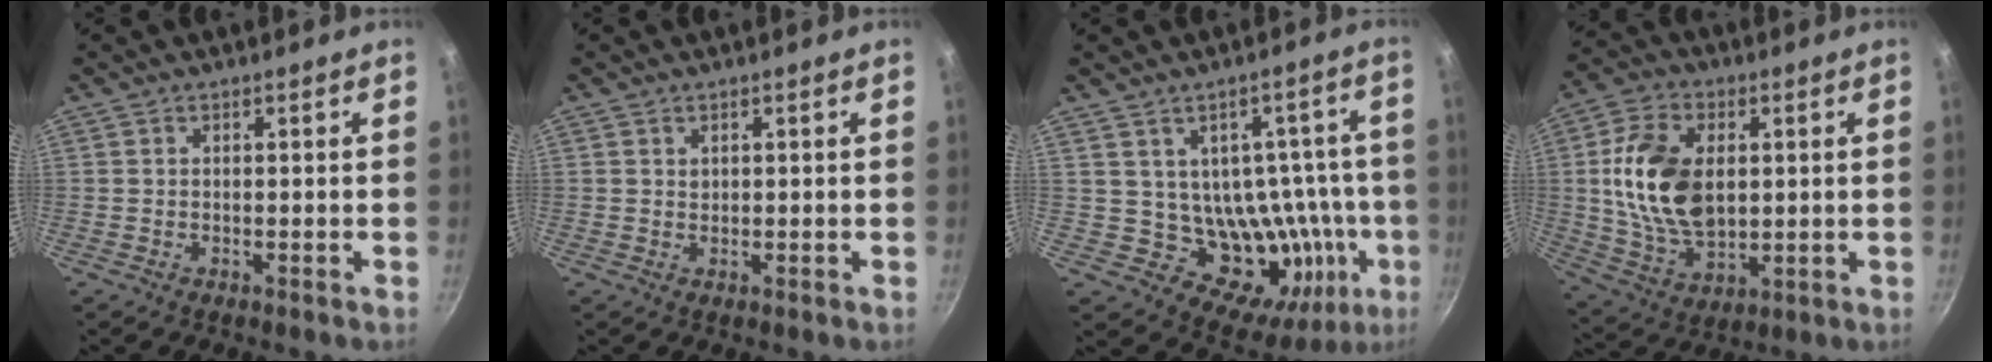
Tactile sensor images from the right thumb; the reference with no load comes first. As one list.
[{"total": 0.7, "force": [0.4, 0.5, 0.2], "torque": [-0.003, 0.000, 0.007]}, {"total": 17.8, "force": [-1.3, 13.5, 11.6], "torque": [-0.100, -0.005, 0.002]}, {"total": 16.7, "force": [1.9, 10.7, 12.6], "torque": [-0.219, -0.005, 0.041]}]